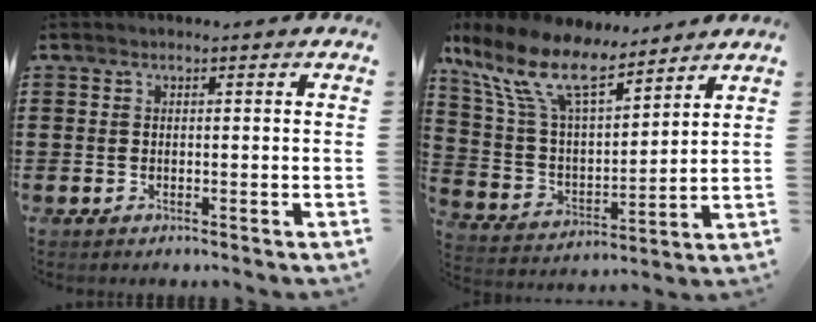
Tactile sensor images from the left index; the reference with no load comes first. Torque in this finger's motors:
{"motor_torque": [2.14, 0.00, 0.46, 0.21]}